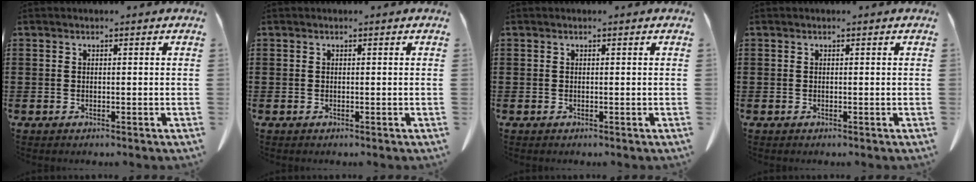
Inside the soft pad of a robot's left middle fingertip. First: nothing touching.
{"total": 0.0}
{"total": 0.0}
{"total": 0.0}